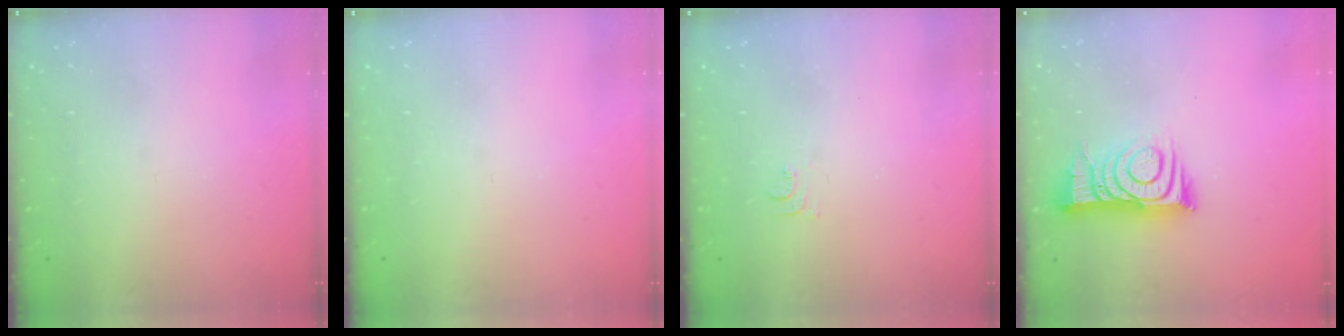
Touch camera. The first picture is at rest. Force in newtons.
{"total": 0.0}
{"total": 5.4, "press": 5.3, "slide": 0.6}
{"total": 10.3, "press": 10.3, "slide": 0.9}